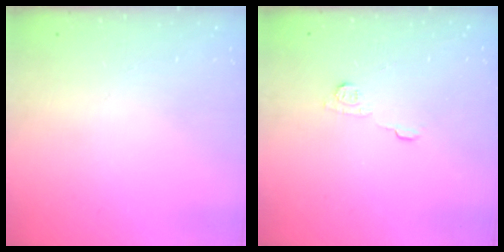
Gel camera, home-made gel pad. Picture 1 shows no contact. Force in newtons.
{"total": 5.9, "press": 5.8, "slide": 0.4}